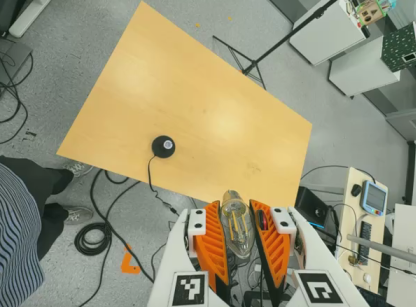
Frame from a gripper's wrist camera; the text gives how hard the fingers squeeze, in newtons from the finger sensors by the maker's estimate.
{"total": 21.1, "left": 23.6, "right": 18.6}